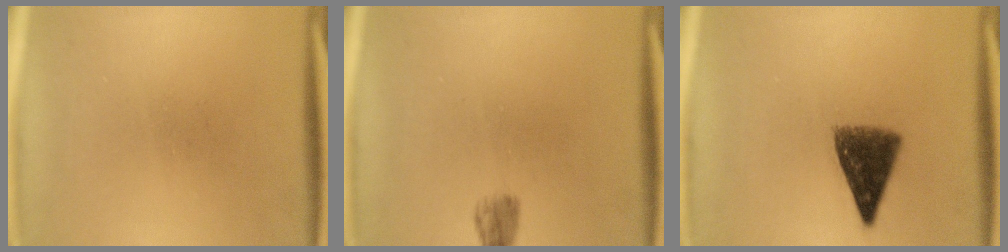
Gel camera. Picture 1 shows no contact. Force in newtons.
{"total": 2.1}
{"total": 8.0}